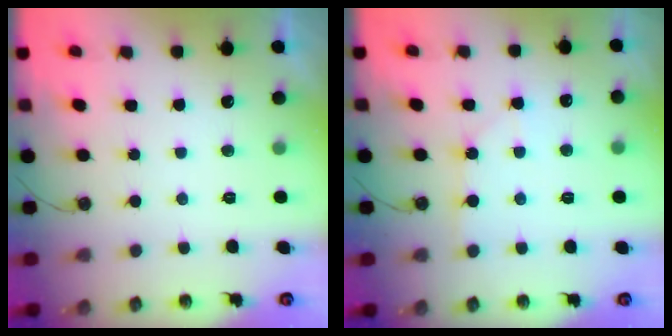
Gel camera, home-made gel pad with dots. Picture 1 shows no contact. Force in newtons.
{"total": 6.7, "press": 6.7, "slide": 0.8}